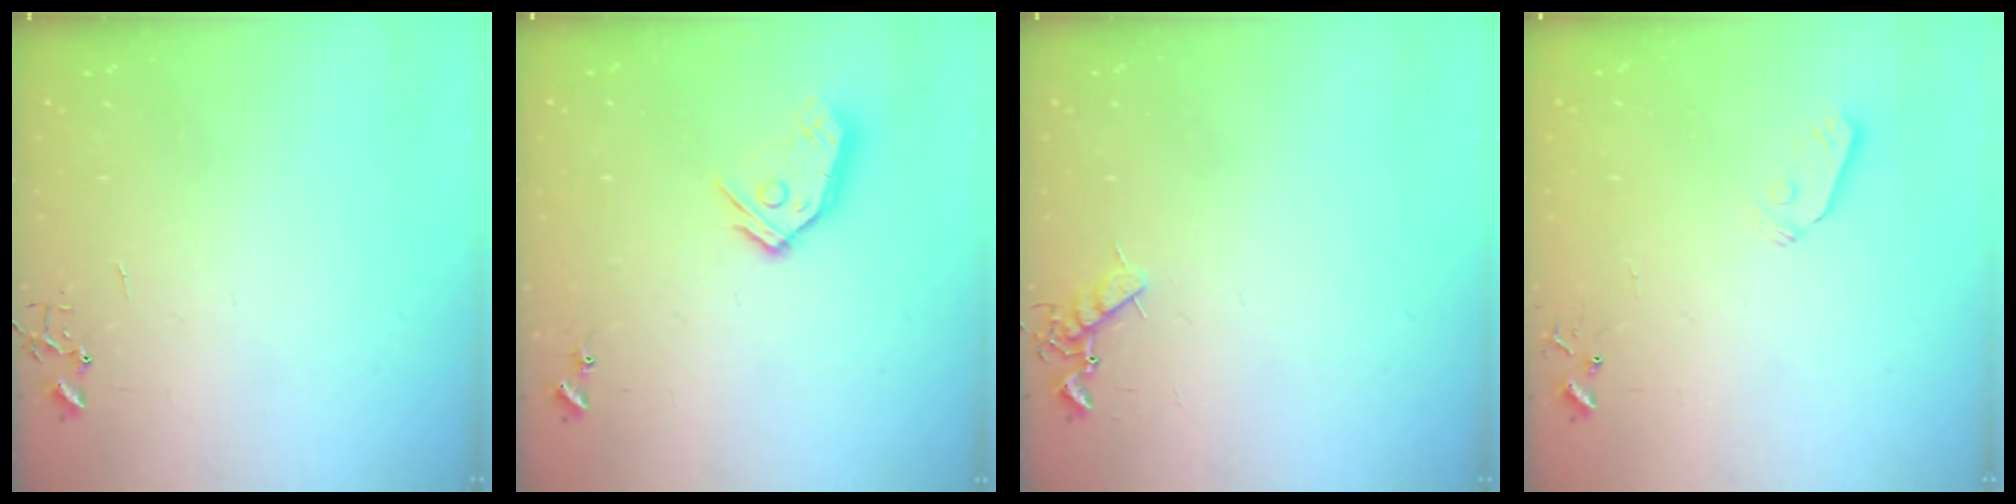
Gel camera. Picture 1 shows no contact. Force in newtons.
{"total": 12.2, "press": 12.1, "slide": 1.5}
{"total": 7.8, "press": 7.8, "slide": 0.8}
{"total": 4.3, "press": 4.3, "slide": 0.7}